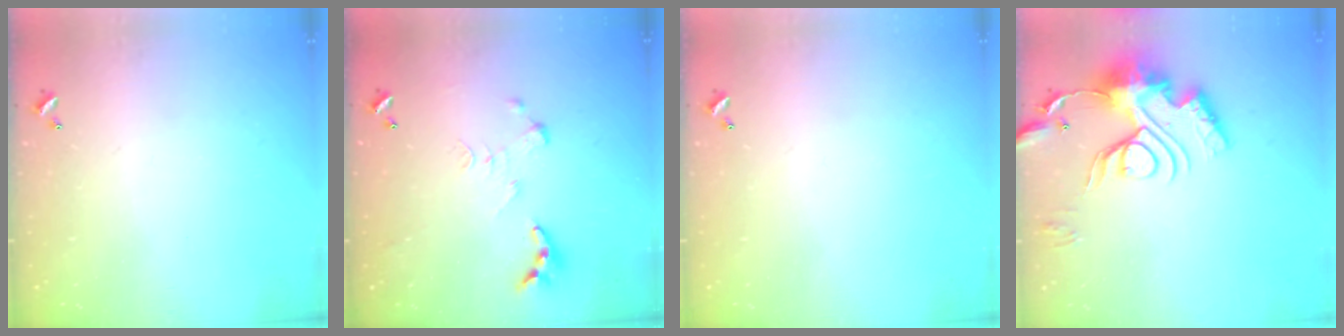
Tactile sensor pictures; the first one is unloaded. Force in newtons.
{"total": 0.0}
{"total": 0.0}
{"total": 18.4, "press": 18.3, "slide": 1.8}